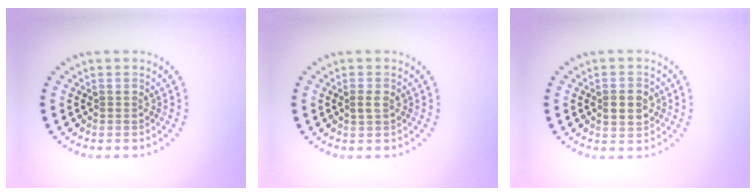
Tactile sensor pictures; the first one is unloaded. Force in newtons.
{"total": 1.0, "press": 1.0, "slide": 0.1}
{"total": 2.6, "press": 2.6, "slide": 0.2}